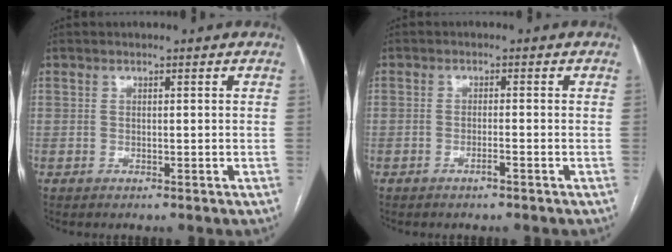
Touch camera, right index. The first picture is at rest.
{"total": 1.4, "force": [-0.8, -0.1, 1.1], "torque": [-0.022, 0.000, -0.016]}